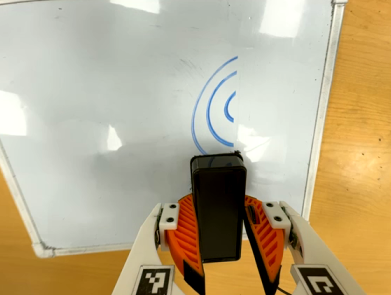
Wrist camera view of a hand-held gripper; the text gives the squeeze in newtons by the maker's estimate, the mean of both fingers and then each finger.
{"total": 8.1, "left": 9.1, "right": 7.2}